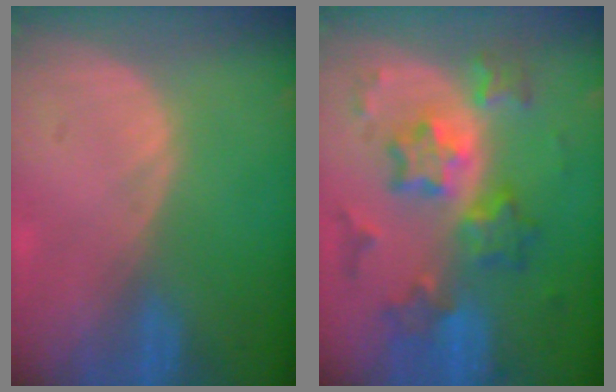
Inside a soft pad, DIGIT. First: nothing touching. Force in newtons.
{"total": 9.4, "press": 9.3, "slide": 0.7}